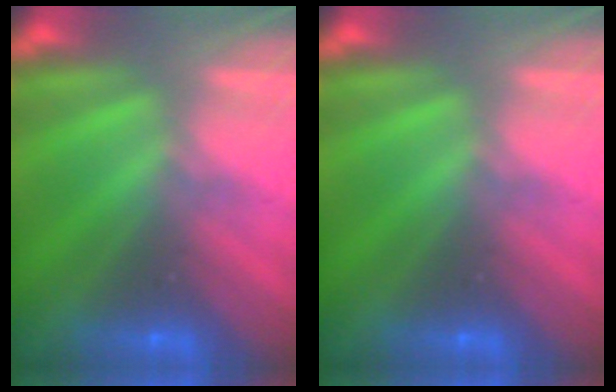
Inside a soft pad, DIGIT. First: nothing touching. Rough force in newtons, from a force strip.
{"total": 0.0}